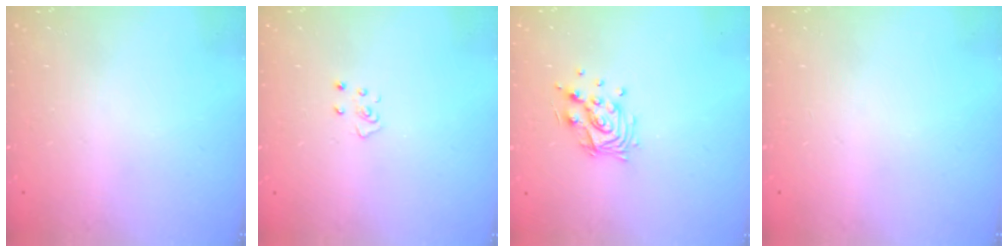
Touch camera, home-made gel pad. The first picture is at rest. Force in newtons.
{"total": 4.1, "press": 4.1, "slide": 0.3}
{"total": 10.9, "press": 10.8, "slide": 0.9}
{"total": 0.0}